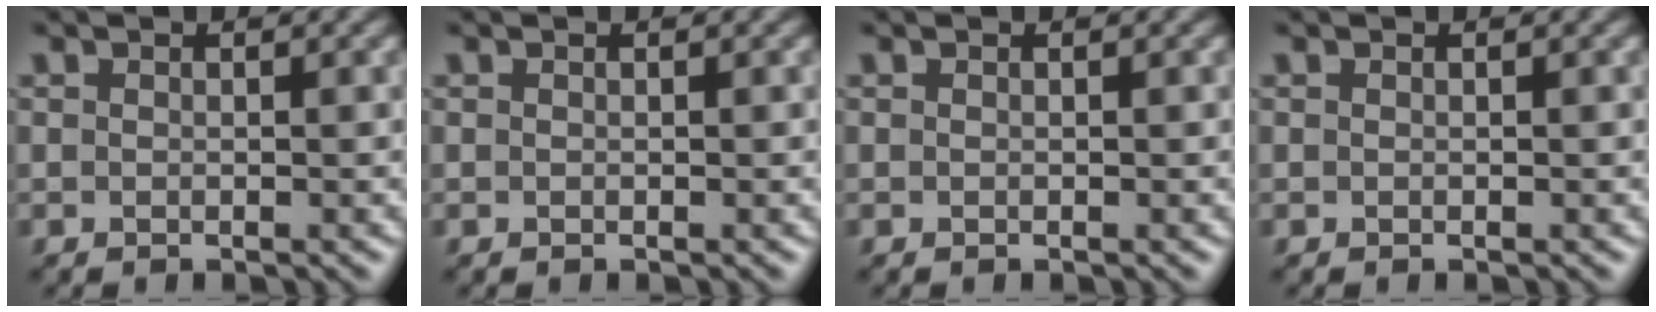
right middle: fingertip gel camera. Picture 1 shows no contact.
{"total": 0.0}
{"total": 0.0}
{"total": 0.0}